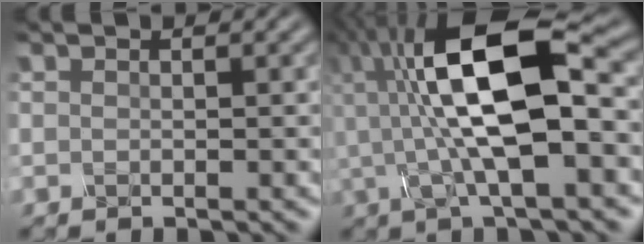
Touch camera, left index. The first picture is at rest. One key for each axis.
{"total": 12.1, "fx": 1.3, "fy": 3.8, "fz": 11.4, "tx": -0.201, "ty": 0.018, "tz": 0.017}